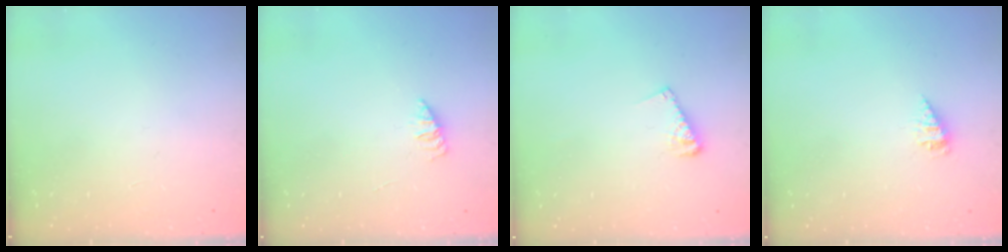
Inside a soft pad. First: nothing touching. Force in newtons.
{"total": 1.8, "press": 1.8, "slide": 0.4}
{"total": 5.6, "press": 5.6, "slide": 0.2}
{"total": 3.4, "press": 3.4, "slide": 0.3}